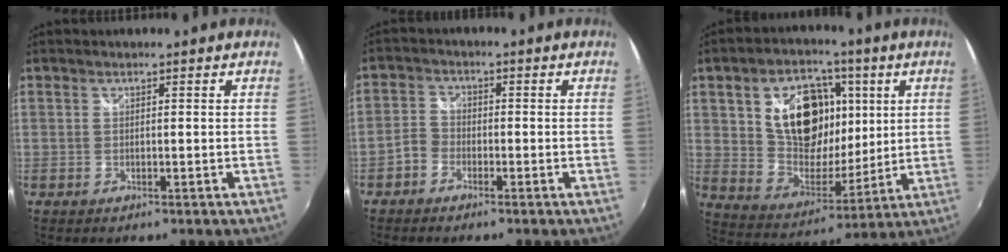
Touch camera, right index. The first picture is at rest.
{"total": 3.2, "force": [-2.1, 2.3, 0.9], "torque": [-0.020, 0.011, -0.043]}
{"total": 18.2, "force": [5.9, 12.2, 12.2], "torque": [-0.227, 0.024, 0.118]}